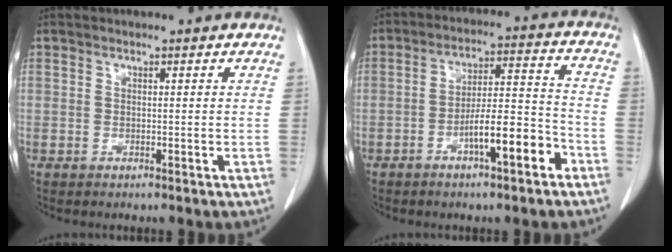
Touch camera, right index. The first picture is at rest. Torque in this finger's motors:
{"motor_torque": [1.33, -0.80, 0.66, 0.16]}